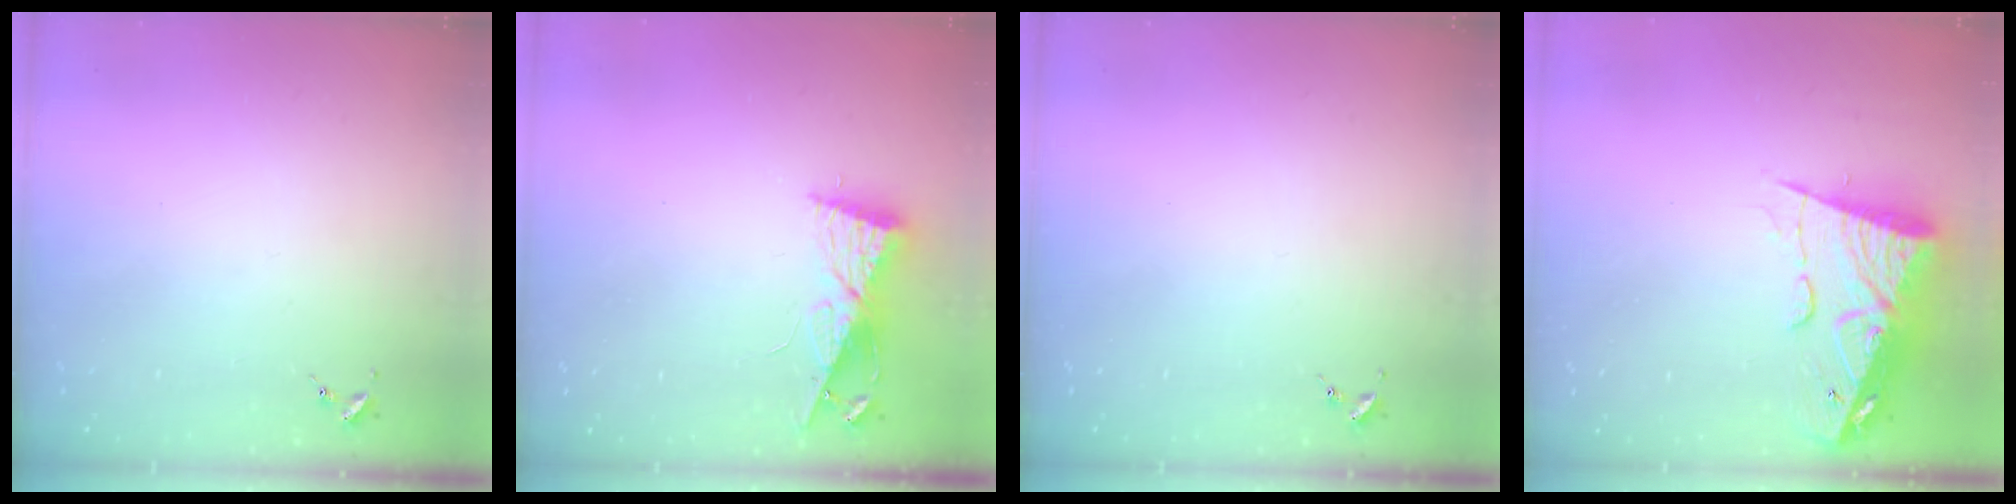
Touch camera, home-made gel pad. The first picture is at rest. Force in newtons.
{"total": 9.0, "press": 9.0, "slide": 0.8}
{"total": 0.0}
{"total": 13.3, "press": 13.2, "slide": 1.2}